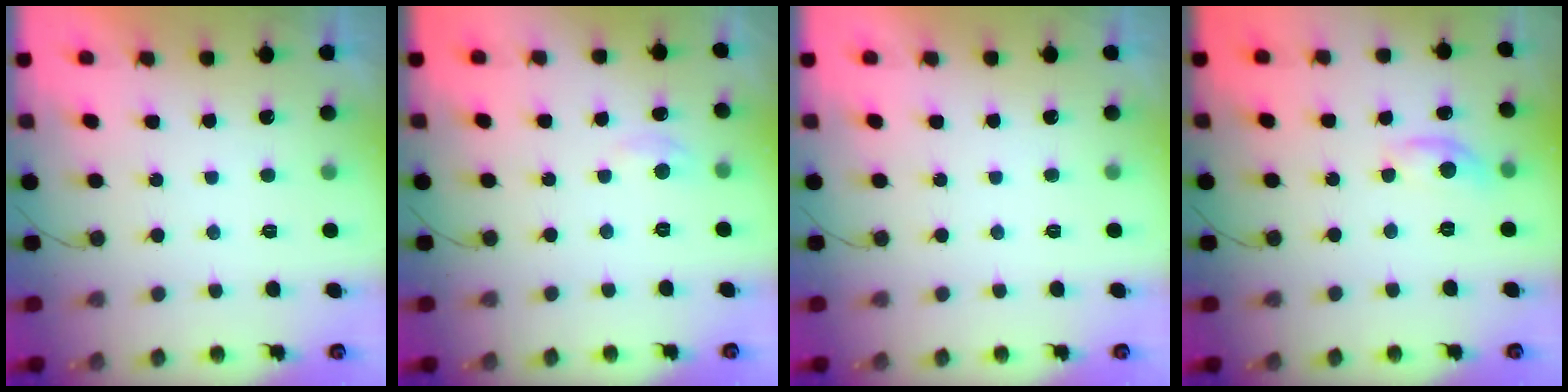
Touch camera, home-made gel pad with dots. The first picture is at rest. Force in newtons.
{"total": 2.3, "press": 2.3, "slide": 0.3}
{"total": 0.0}
{"total": 6.0, "press": 6.0, "slide": 0.4}